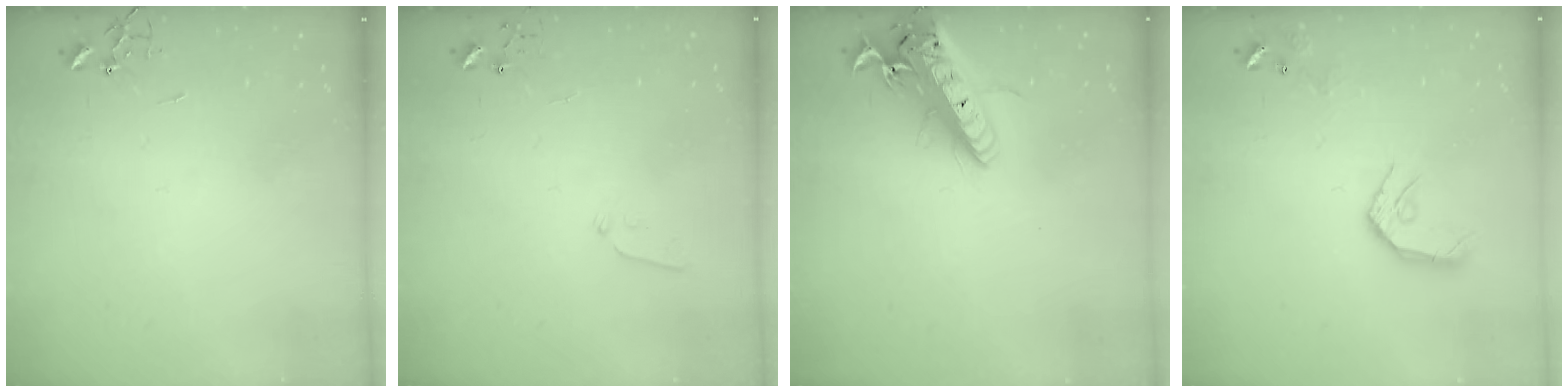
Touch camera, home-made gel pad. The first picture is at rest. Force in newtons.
{"total": 4.8, "press": 4.7, "slide": 1.0}
{"total": 19.8, "press": 19.4, "slide": 4.0}
{"total": 11.7, "press": 11.6, "slide": 1.2}